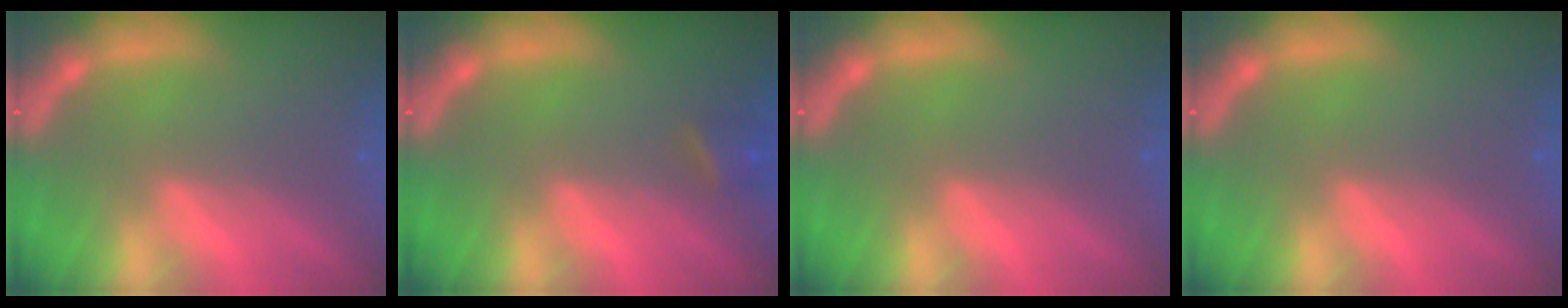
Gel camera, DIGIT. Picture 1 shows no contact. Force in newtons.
{"total": 1.9}
{"total": 0.0}
{"total": 0.0}